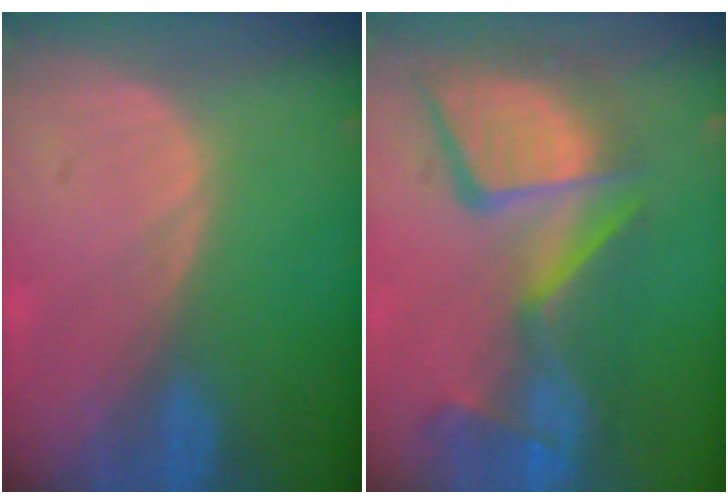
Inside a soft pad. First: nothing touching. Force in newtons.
{"total": 13.6, "press": 11.2, "slide": 7.8}